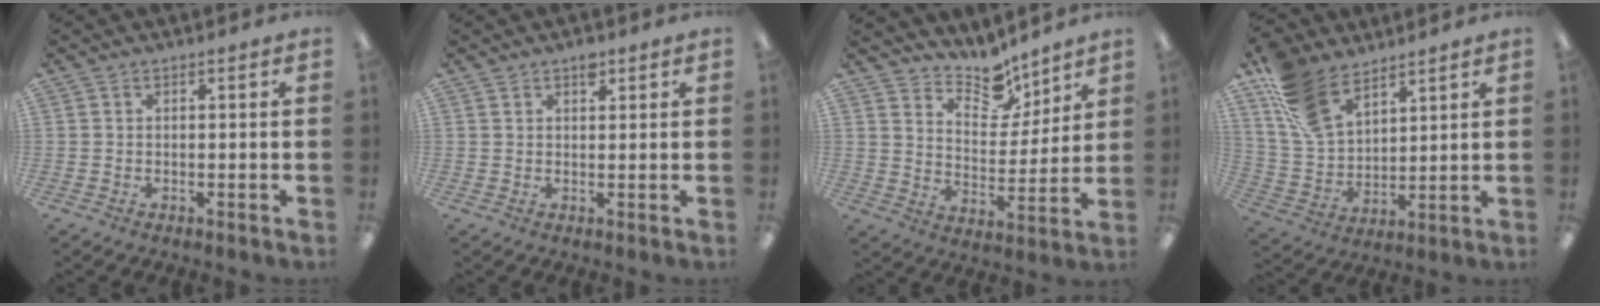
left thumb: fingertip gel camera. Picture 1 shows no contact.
{"total": 2.4, "force": [1.7, 1.3, 1.2], "torque": [-0.009, -0.006, 0.027]}
{"total": 10.4, "force": [9.1, 4.3, 2.6], "torque": [-0.041, -0.072, 0.168]}
{"total": 14.0, "force": [9.7, 7.5, 6.6], "torque": [-0.151, -0.035, 0.194]}